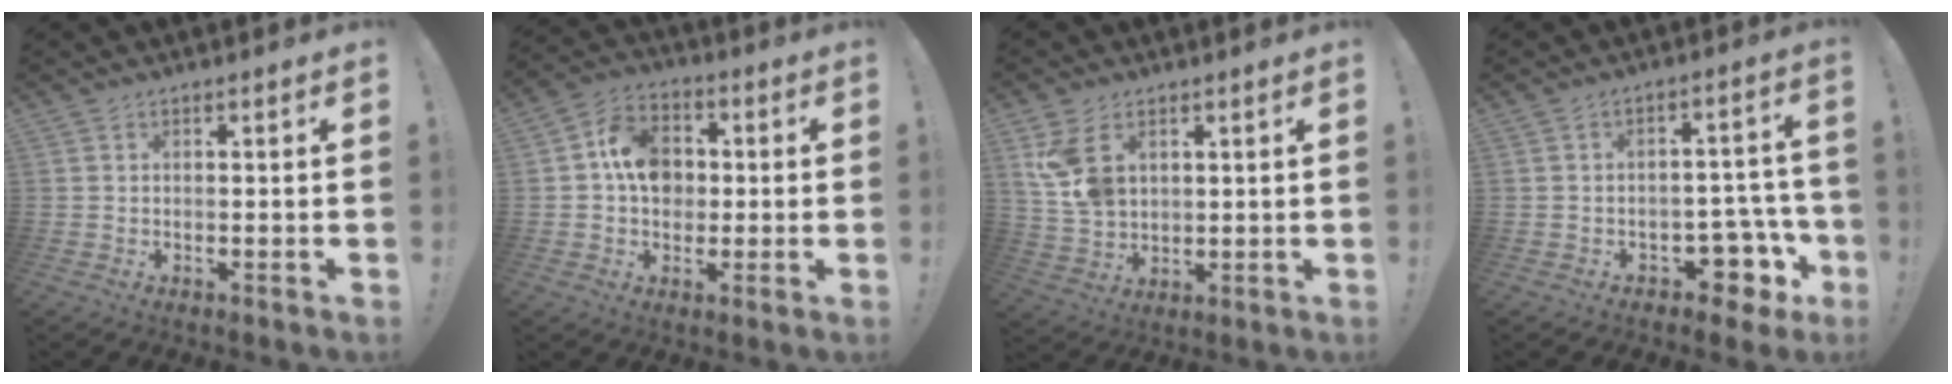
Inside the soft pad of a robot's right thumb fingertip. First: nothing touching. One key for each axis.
{"total": 12.1, "fx": 1.3, "fy": 9.9, "fz": 6.9, "tx": -0.087, "ty": 0.007, "tz": 0.030}
{"total": 10.0, "fx": 4.2, "fy": 6.7, "fz": 6.2, "tx": -0.108, "ty": -0.012, "tz": 0.081}
{"total": 8.9, "fx": -4.2, "fy": 6.2, "fz": 4.8, "tx": -0.038, "ty": 0.028, "tz": -0.065}